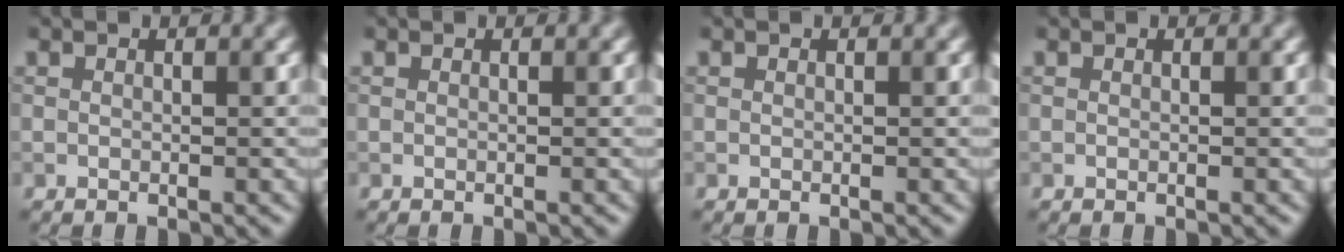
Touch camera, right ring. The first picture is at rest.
{"total": 0.0}
{"total": 0.0}
{"total": 0.0}